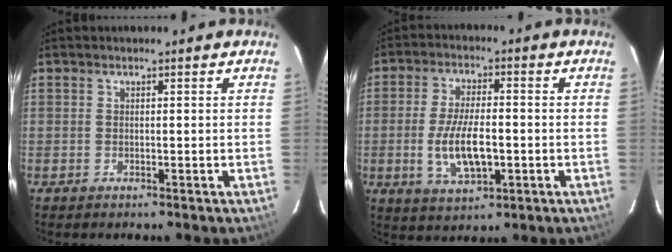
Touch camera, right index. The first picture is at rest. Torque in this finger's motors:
{"motor_torque": [0.10, -0.09, 0.42, 0.08]}